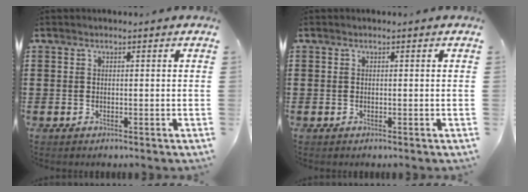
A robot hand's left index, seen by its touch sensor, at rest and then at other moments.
{"total": 0.0}